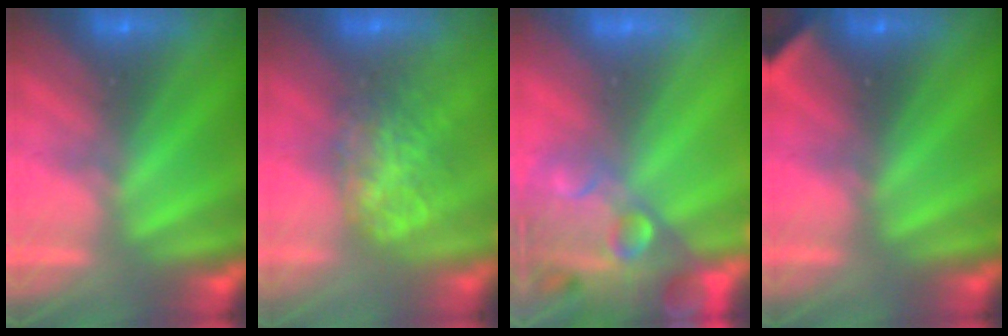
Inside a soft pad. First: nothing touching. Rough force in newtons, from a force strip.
{"total": 7.5}
{"total": 6.9}
{"total": 2.1}